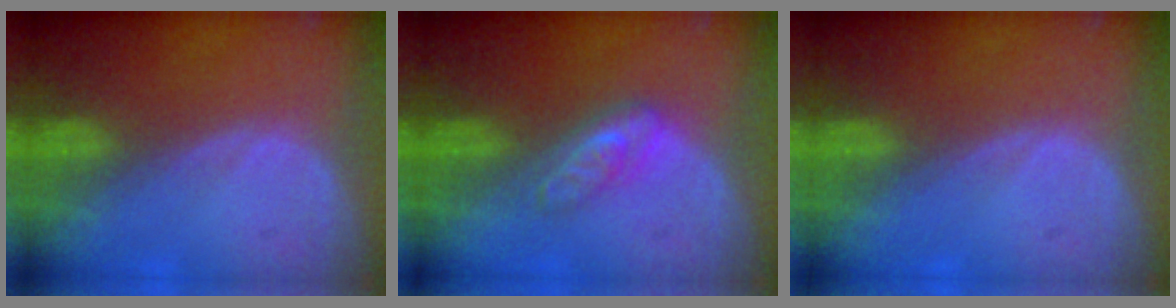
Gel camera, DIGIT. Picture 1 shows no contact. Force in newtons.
{"total": 4.8, "press": 4.2, "slide": 2.3}
{"total": 0.0}